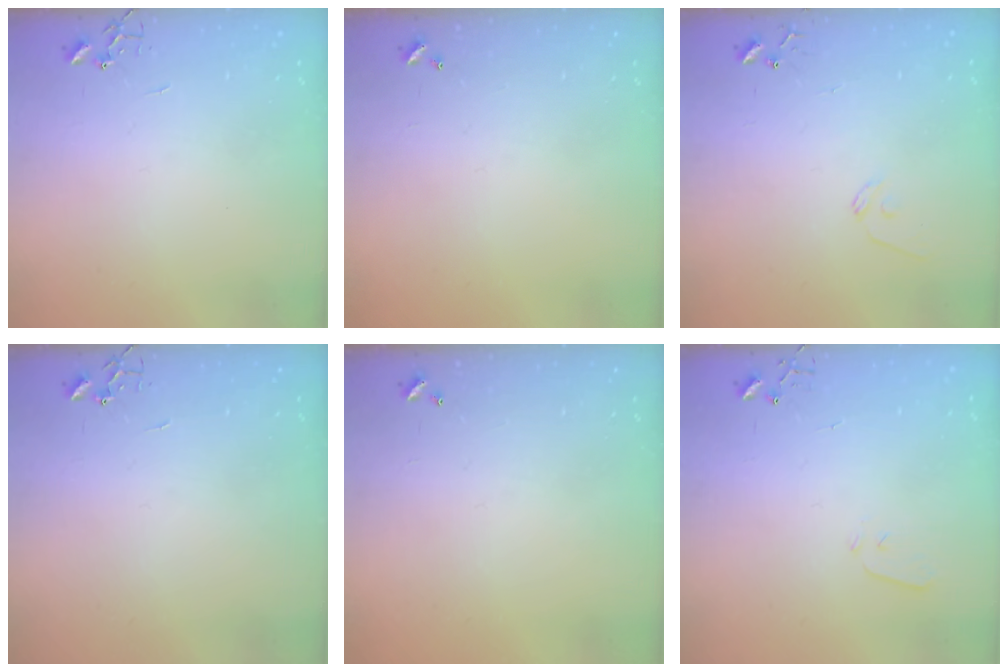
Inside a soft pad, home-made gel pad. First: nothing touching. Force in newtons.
{"total": 0.0}
{"total": 8.1, "press": 8.0, "slide": 0.8}
{"total": 0.0}
{"total": 0.0}
{"total": 3.6, "press": 3.5, "slide": 0.6}